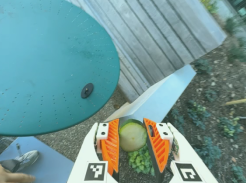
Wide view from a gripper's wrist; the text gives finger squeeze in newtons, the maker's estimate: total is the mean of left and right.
{"total": 14.1, "left": 14.3, "right": 13.9}